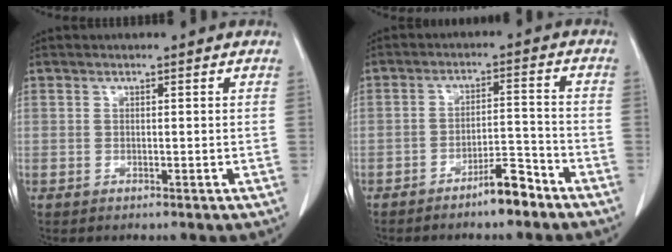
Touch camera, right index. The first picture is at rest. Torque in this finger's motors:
{"motor_torque": [0.50, -0.51, 0.37, 0.06]}